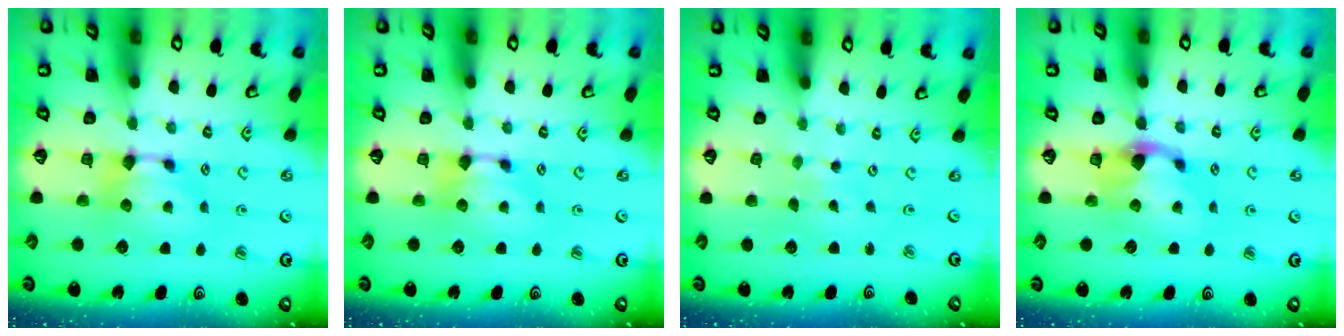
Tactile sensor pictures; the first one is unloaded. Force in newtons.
{"total": 0.0}
{"total": 3.9, "press": 3.8, "slide": 0.3}
{"total": 1.5, "press": 0.4, "slide": 1.4}